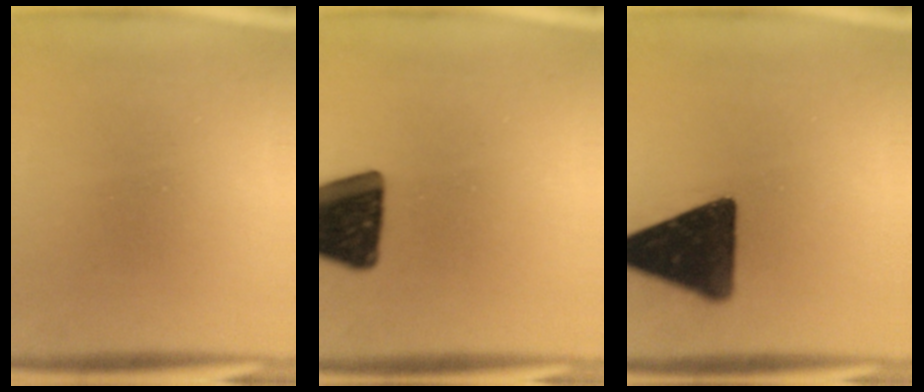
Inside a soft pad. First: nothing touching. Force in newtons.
{"total": 16.2}
{"total": 15.9}